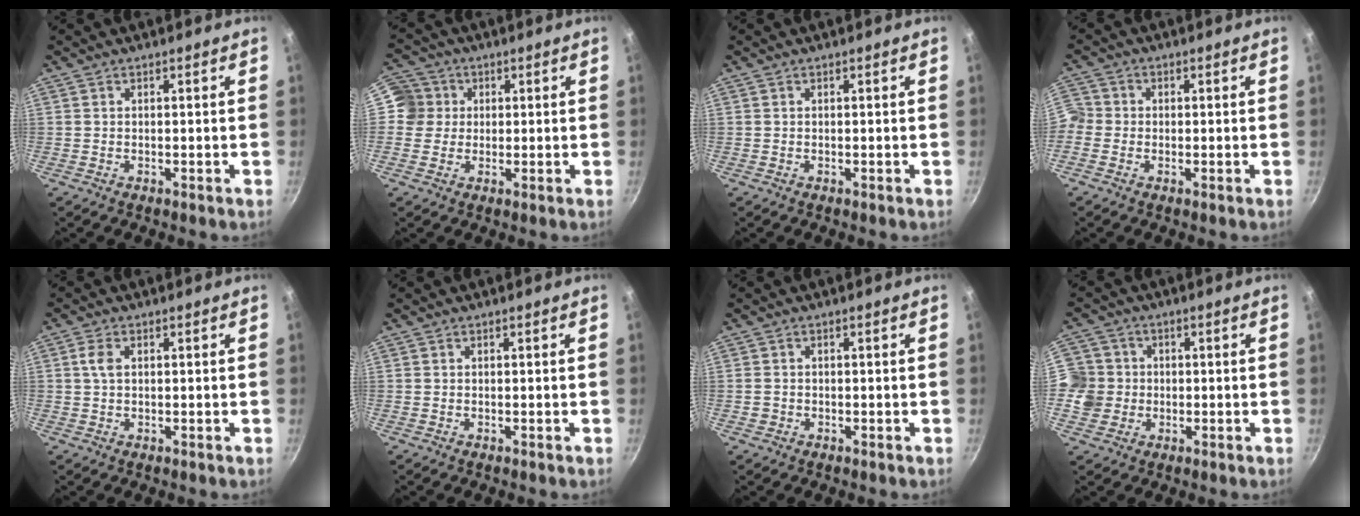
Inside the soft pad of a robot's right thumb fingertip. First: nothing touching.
{"total": 5.8, "force": [0.8, 5.6, 0.9], "torque": [0.026, 0.009, -0.001]}
{"total": 0.0}
{"total": 5.6, "force": [-1.0, 5.2, 2.0], "torque": [-0.045, 0.021, -0.036]}
{"total": 2.8, "force": [0.6, 1.7, 2.1], "torque": [-0.045, 0.005, 0.010]}
{"total": 0.0}
{"total": 1.3, "force": [-0.4, 1.2, 0.3], "torque": [-0.005, 0.003, -0.004]}
{"total": 6.8, "force": [-0.3, 6.7, 1.4], "torque": [0.014, 0.005, -0.019]}